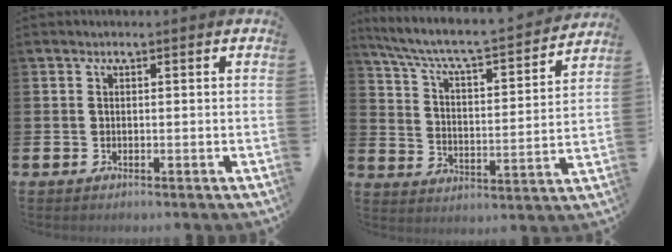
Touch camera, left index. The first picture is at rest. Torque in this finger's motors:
{"motor_torque": [1.07, -1.07, 0.12, 0.17]}